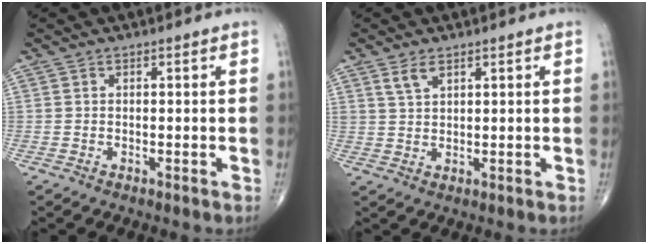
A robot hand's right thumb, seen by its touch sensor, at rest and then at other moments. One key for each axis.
{"total": 2.9, "fx": 1.9, "fy": 1.3, "fz": 1.8, "tx": -0.035, "ty": -0.006, "tz": 0.043}